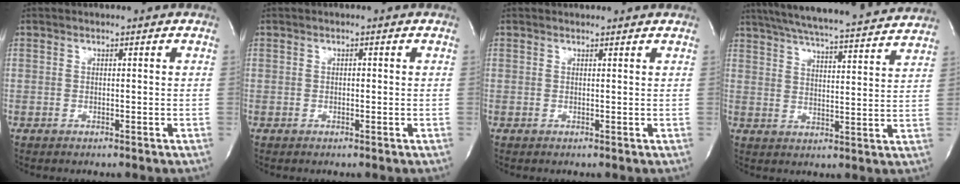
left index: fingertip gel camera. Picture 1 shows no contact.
{"total": 0.5, "force": [-0.1, 0.3, 0.4], "torque": [-0.006, 0.000, -0.003]}
{"total": 1.6, "force": [1.5, 0.3, 0.0], "torque": [-0.012, 0.007, 0.015]}
{"total": 23.3, "force": [21.0, 1.6, 9.9], "torque": [-0.169, -0.001, 0.279]}